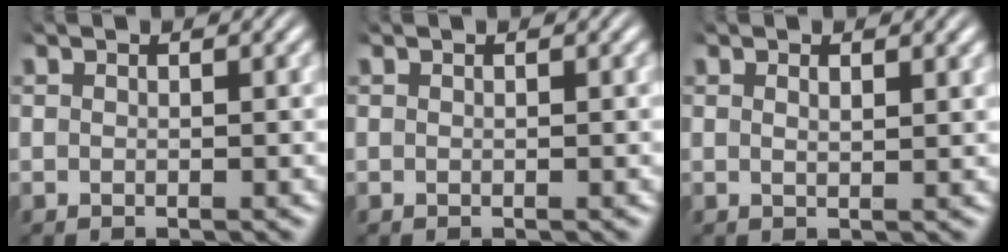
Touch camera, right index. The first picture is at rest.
{"total": 0.0}
{"total": 0.9, "force": [0.5, -0.4, 0.6], "torque": [-0.010, -0.008, 0.012]}